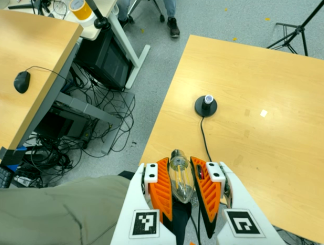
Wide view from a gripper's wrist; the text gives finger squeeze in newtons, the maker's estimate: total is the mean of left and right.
{"total": 21.7, "left": 23.5, "right": 19.9}